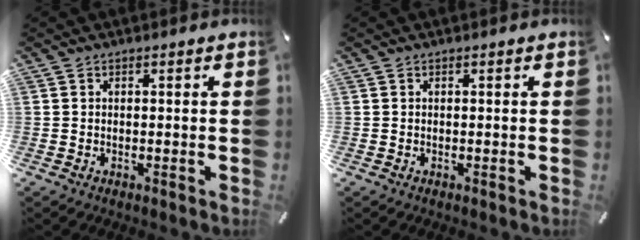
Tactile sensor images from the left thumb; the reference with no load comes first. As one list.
[{"total": 0.0}]